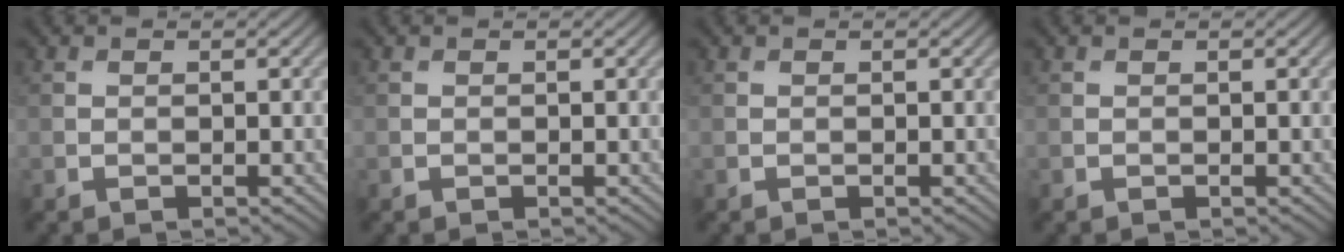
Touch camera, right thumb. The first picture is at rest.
{"total": 0.0}
{"total": 0.0}
{"total": 0.0}